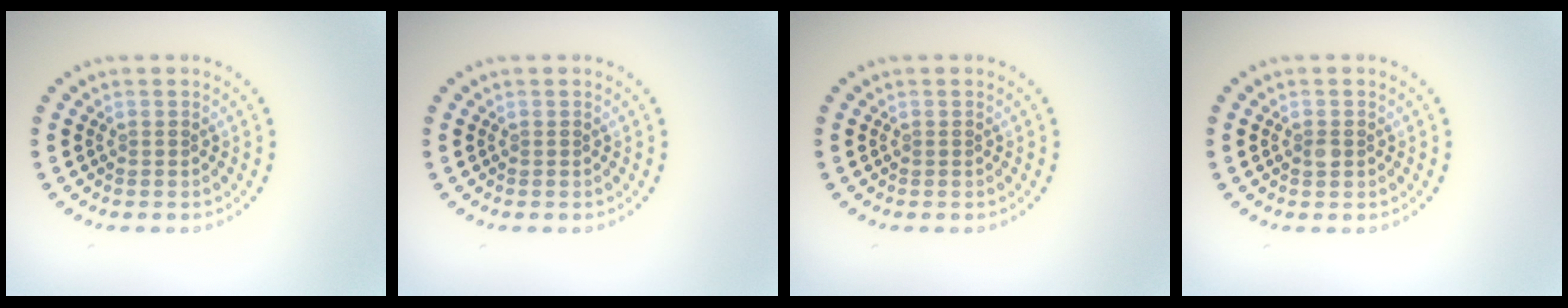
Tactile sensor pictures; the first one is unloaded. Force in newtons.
{"total": 0.0}
{"total": 0.0}
{"total": 0.9, "press": 0.9, "slide": 0.0}